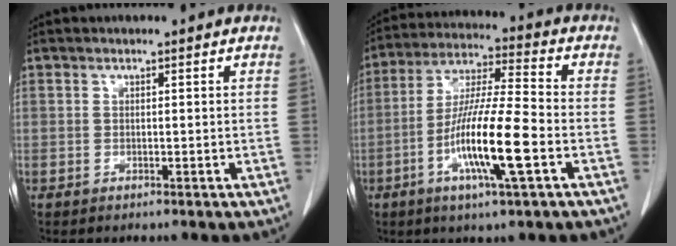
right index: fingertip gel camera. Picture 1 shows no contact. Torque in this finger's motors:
{"motor_torque": [1.31, -0.83, 0.85, 0.21]}